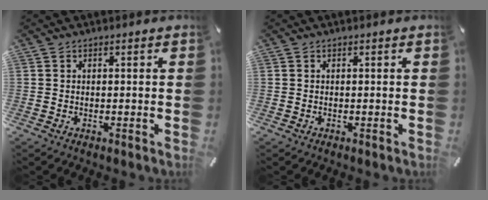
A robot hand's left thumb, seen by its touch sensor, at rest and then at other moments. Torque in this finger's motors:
{"motor_torque": [0.26, -0.14, -0.26, 0.04, -0.03]}